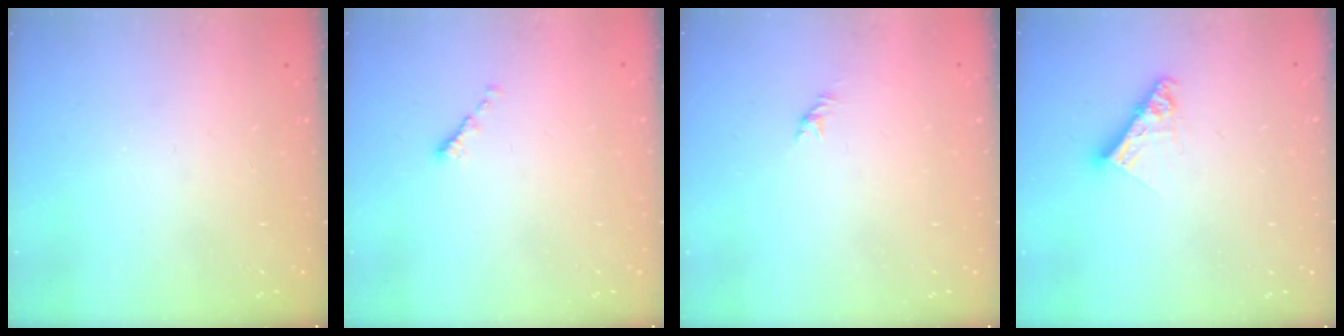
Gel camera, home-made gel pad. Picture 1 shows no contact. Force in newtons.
{"total": 0.6, "press": 0.5, "slide": 0.3}
{"total": 0.0}
{"total": 8.1, "press": 8.1, "slide": 0.7}